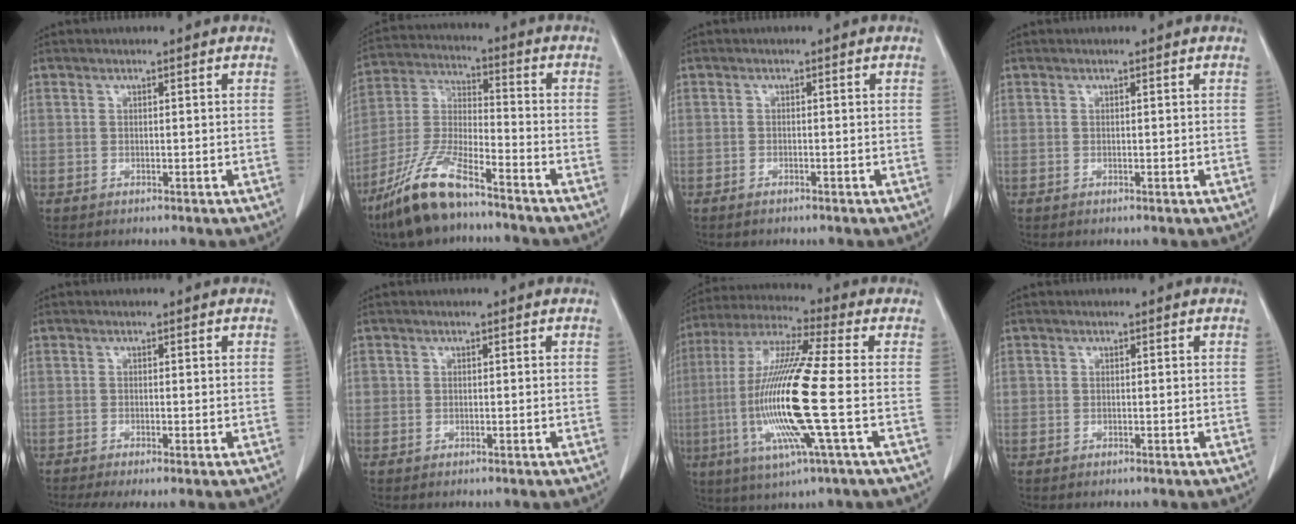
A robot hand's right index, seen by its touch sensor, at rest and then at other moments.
{"total": 12.9, "force": [-9.5, 2.6, 8.4], "torque": [-0.187, -0.018, -0.182]}
{"total": 0.8, "force": [-0.7, 0.2, 0.3], "torque": [-0.010, -0.001, -0.010]}
{"total": 0.0}
{"total": 4.0, "force": [-2.6, 0.6, 2.9], "torque": [-0.052, -0.012, -0.044]}
{"total": 1.1, "force": [0.0, 1.1, 0.2], "torque": [0.002, 0.004, -0.001]}
{"total": 17.9, "force": [-3.0, 0.2, 17.7], "torque": [-0.372, -0.012, -0.067]}
{"total": 1.0, "force": [0.0, 0.9, 0.2], "torque": [-0.001, 0.006, -0.001]}